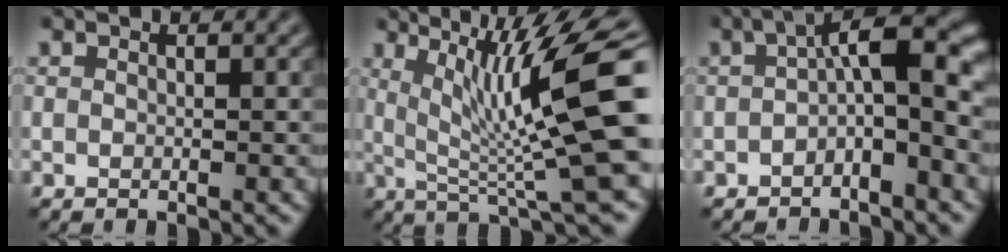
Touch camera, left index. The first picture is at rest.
{"total": 11.4, "force": [2.3, 1.9, 11.0], "torque": [-0.164, 0.002, 0.044]}
{"total": 6.5, "force": [-0.1, 2.1, 6.2], "torque": [-0.089, 0.022, -0.019]}